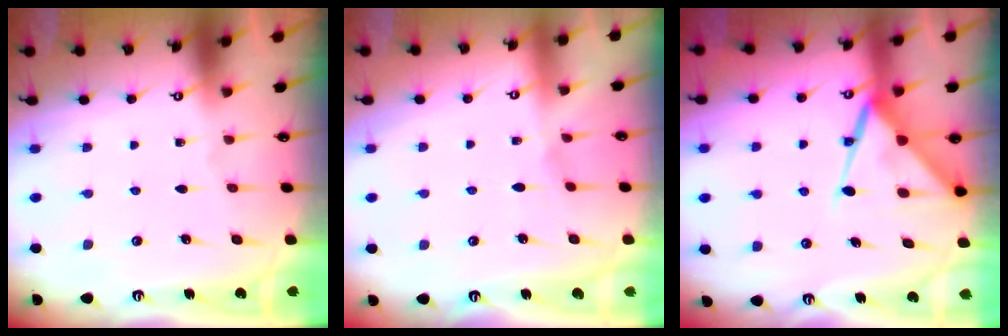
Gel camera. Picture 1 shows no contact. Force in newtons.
{"total": 3.7, "press": 3.6, "slide": 0.5}
{"total": 12.5, "press": 12.5, "slide": 1.4}